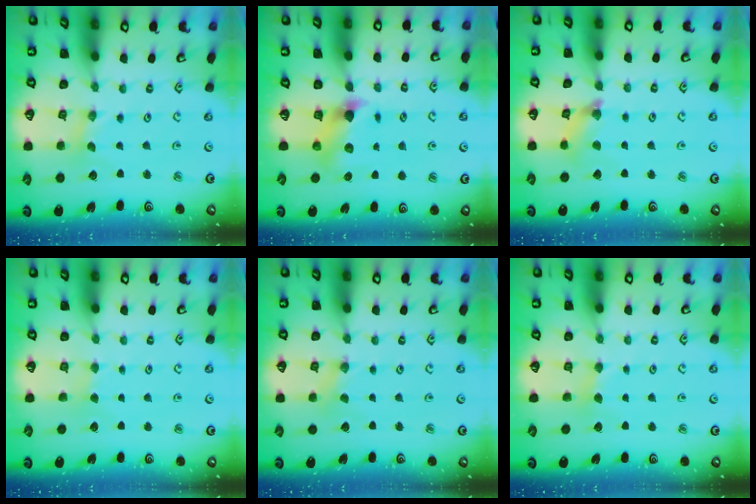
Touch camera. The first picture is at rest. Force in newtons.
{"total": 7.1, "press": 7.1, "slide": 0.8}
{"total": 4.6, "press": 4.6, "slide": 0.5}
{"total": 2.0, "press": 2.0, "slide": 0.4}
{"total": 1.7, "press": 1.6, "slide": 0.4}
{"total": 2.4, "press": 2.4, "slide": 0.3}